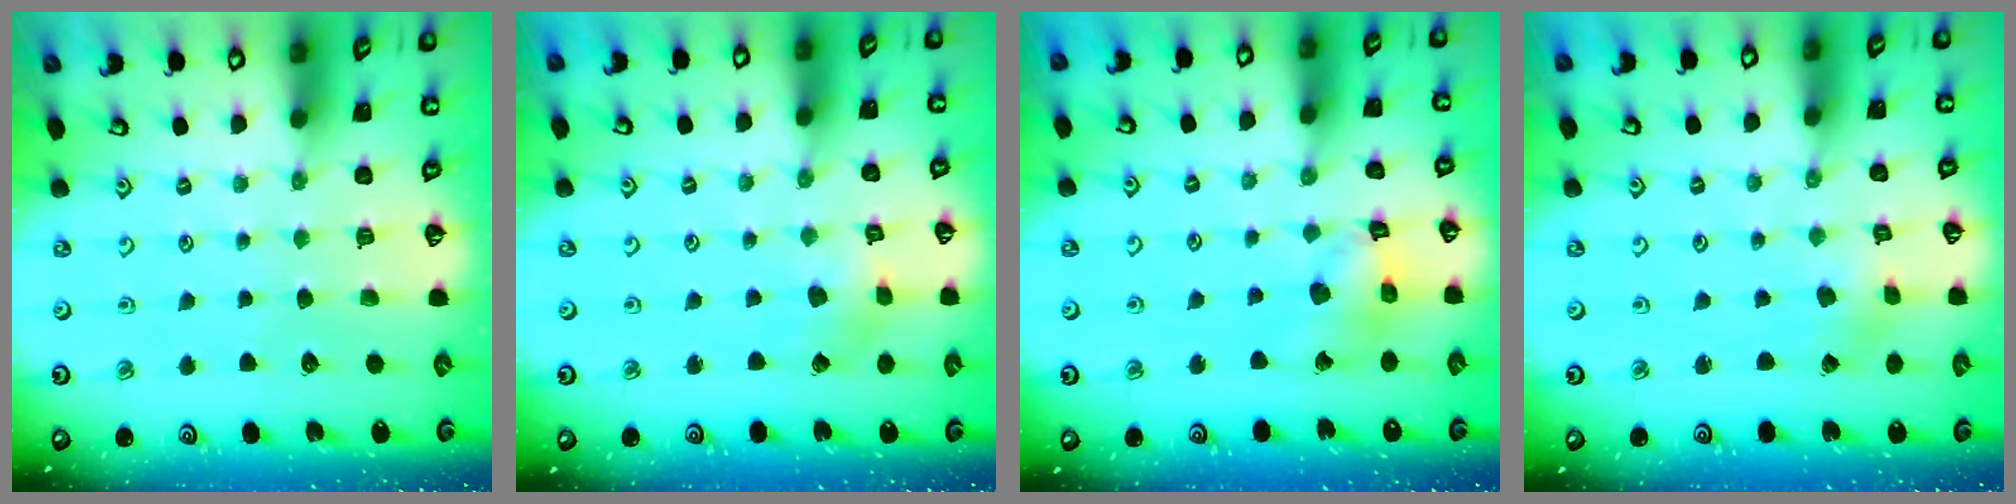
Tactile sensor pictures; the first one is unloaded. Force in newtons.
{"total": 2.5, "press": 2.5, "slide": 0.3}
{"total": 11.8, "press": 11.7, "slide": 1.4}
{"total": 0.8, "press": 0.7, "slide": 0.3}